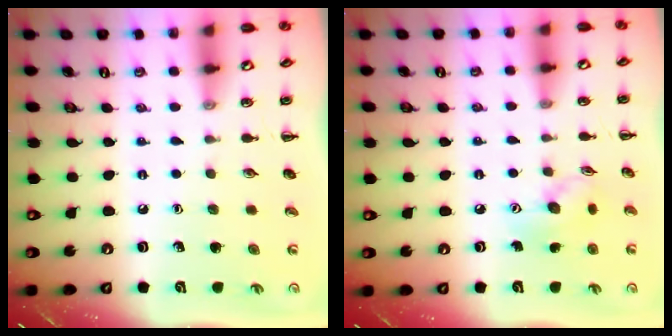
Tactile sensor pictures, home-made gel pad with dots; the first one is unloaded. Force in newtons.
{"total": 7.4, "press": 7.4, "slide": 0.4}